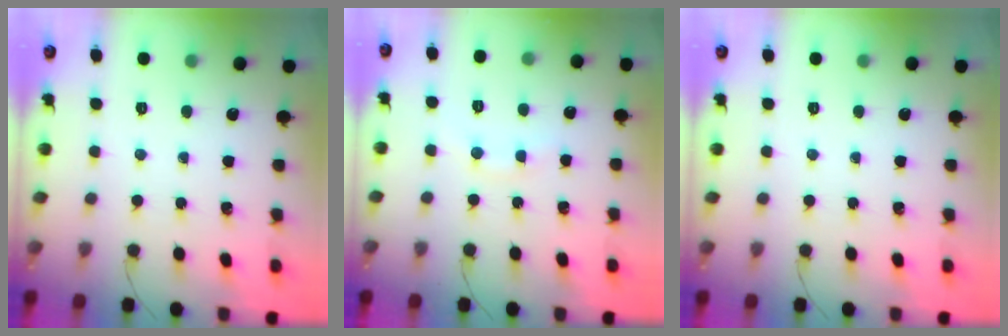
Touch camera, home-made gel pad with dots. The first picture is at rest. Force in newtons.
{"total": 4.9, "press": 4.7, "slide": 1.5}
{"total": 0.0}